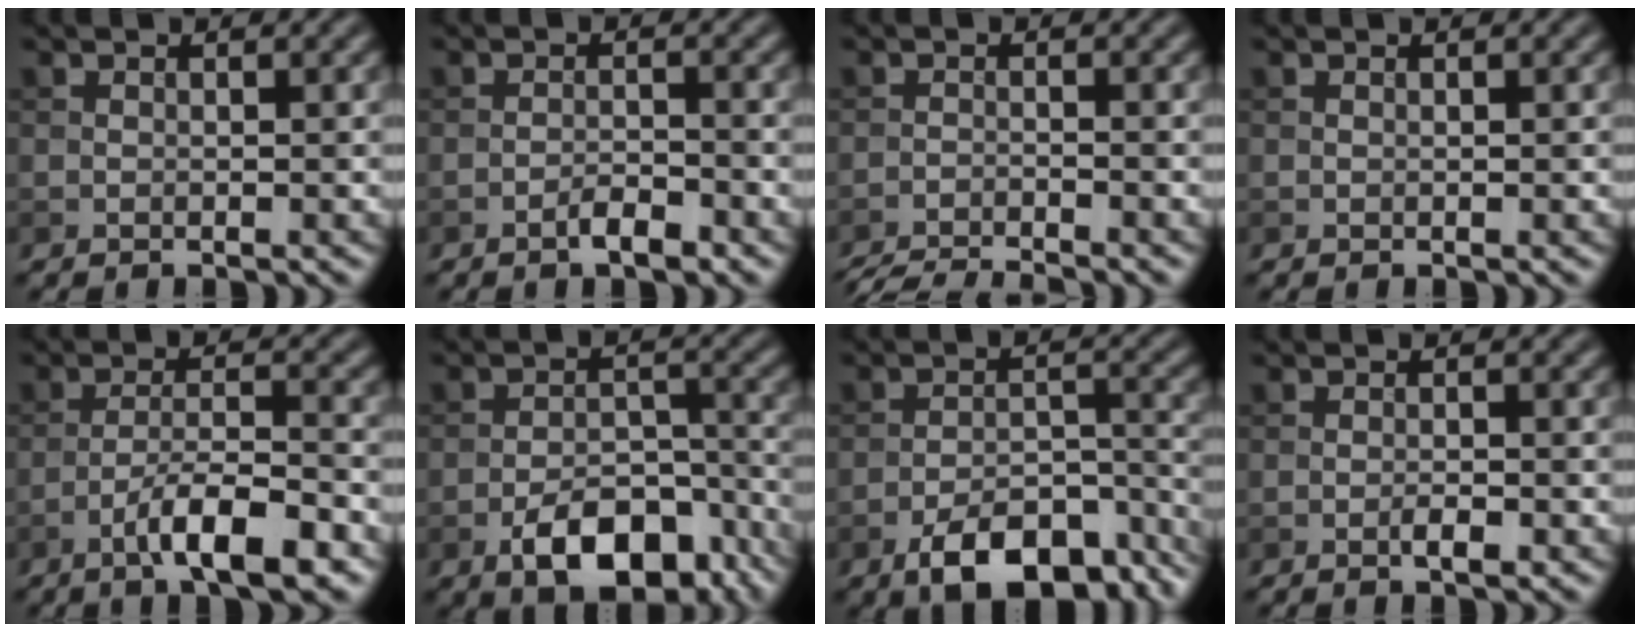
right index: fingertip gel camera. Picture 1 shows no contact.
{"total": 2.1, "force": [-1.4, 0.5, 1.4], "torque": [-0.023, 0.005, -0.026]}
{"total": 5.7, "force": [-5.5, 0.6, 1.7], "torque": [-0.031, -0.018, -0.090]}
{"total": 0.0}
{"total": 6.3, "force": [-3.7, 1.3, 4.9], "torque": [-0.083, 0.008, -0.064]}
{"total": 7.8, "force": [-4.6, 3.8, 5.1], "torque": [-0.076, 0.000, -0.072]}
{"total": 9.7, "force": [-6.7, 4.1, 5.7], "torque": [-0.081, -0.007, -0.109]}
{"total": 1.4, "force": [-0.7, 0.3, 1.2], "torque": [-0.021, 0.000, -0.013]}